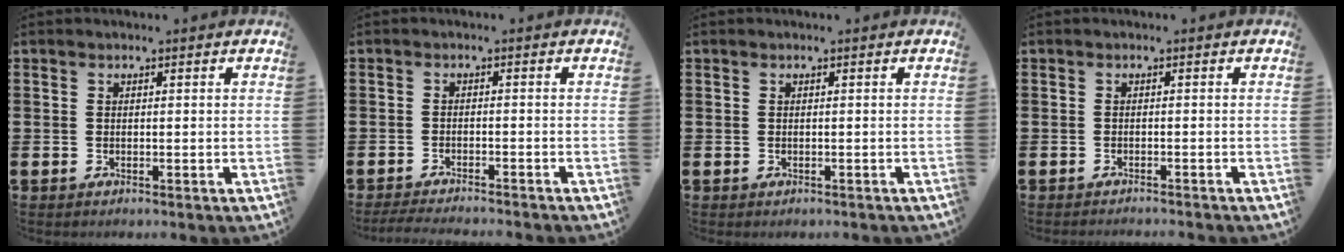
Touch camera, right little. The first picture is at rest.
{"total": 2.1, "force": [-2.0, -0.1, 0.6], "torque": [-0.008, 0.003, -0.040]}
{"total": 0.0}
{"total": 0.7, "force": [-0.7, -0.2, 0.0], "torque": [0.000, 0.000, -0.016]}